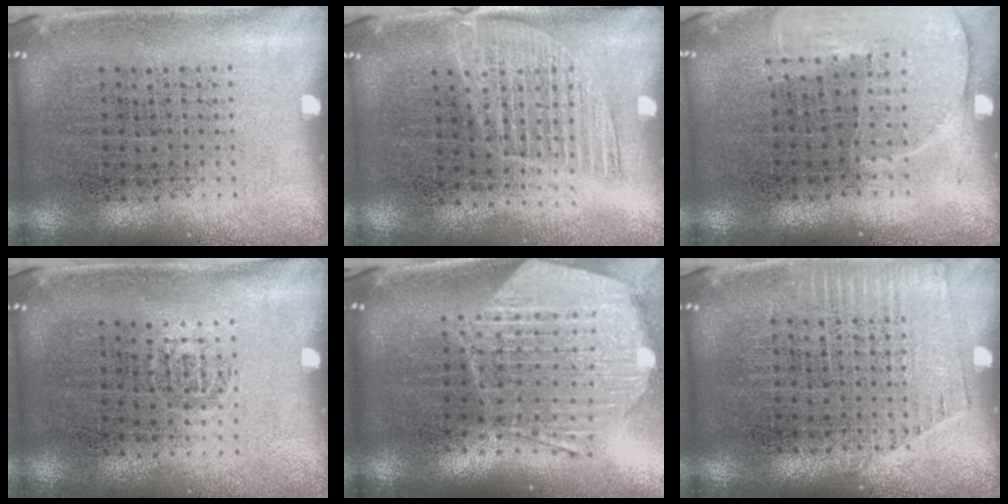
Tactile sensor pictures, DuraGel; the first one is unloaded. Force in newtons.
{"total": 1.3, "press": 1.2, "slide": 0.6}
{"total": 1.3, "press": 1.3, "slide": 0.3}
{"total": 0.6, "press": 0.4, "slide": 0.4}
{"total": 2.5, "press": 2.1, "slide": 1.4}
{"total": 1.1, "press": 1.1, "slide": 0.2}